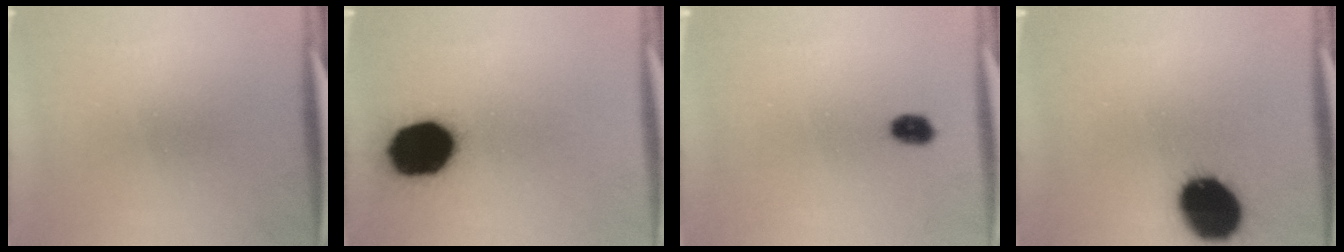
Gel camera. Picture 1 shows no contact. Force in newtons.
{"total": 19.3}
{"total": 2.8}
{"total": 18.2}